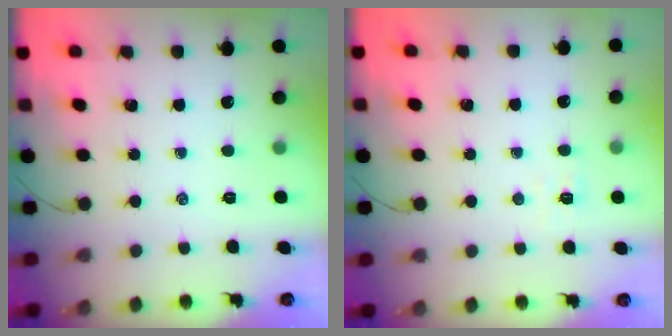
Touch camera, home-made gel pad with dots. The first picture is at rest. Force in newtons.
{"total": 2.8, "press": 2.7, "slide": 0.8}